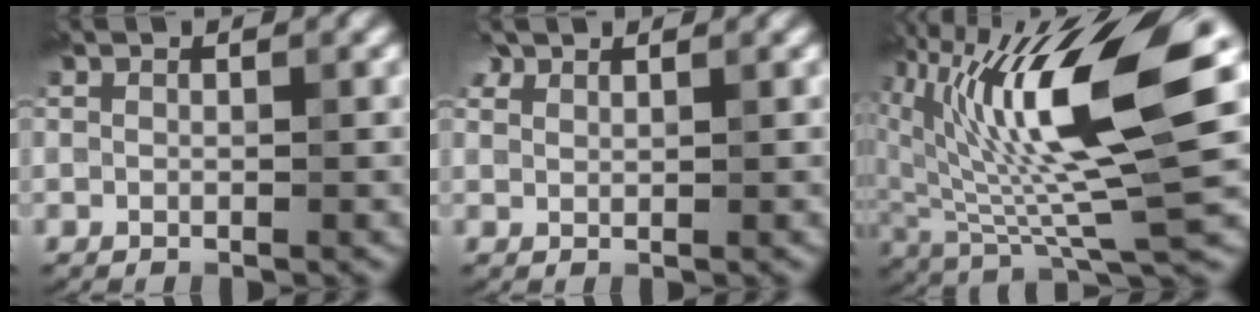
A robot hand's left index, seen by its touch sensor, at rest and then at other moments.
{"total": 1.3, "force": [1.3, 0.0, -0.2], "torque": [0.001, 0.007, 0.027]}
{"total": 13.2, "force": [2.6, 3.7, 12.4], "torque": [-0.235, 0.001, 0.055]}